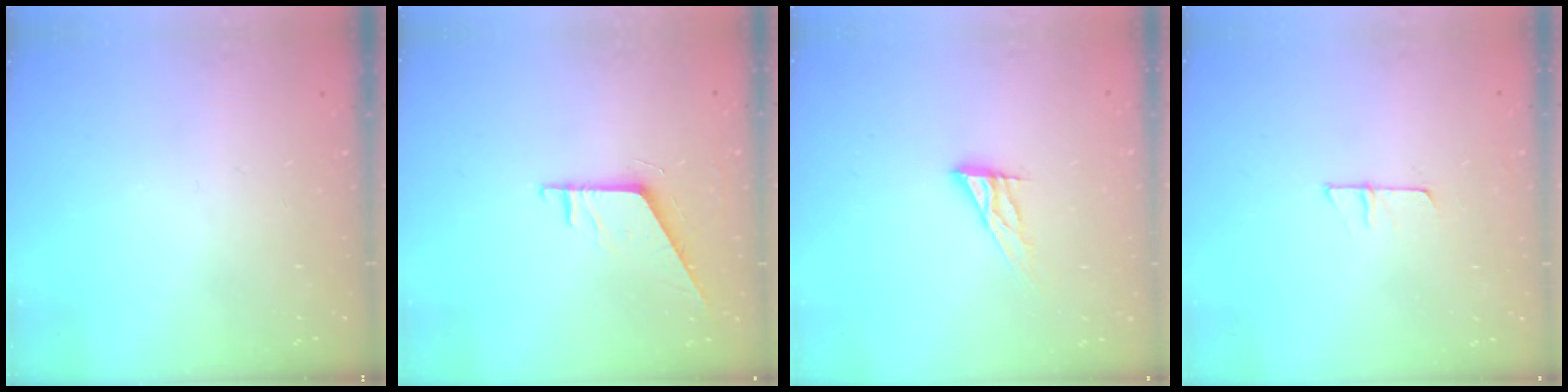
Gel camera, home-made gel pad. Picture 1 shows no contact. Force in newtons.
{"total": 5.4, "press": 5.4, "slide": 0.5}
{"total": 9.2, "press": 9.1, "slide": 0.7}
{"total": 5.7, "press": 5.6, "slide": 0.6}